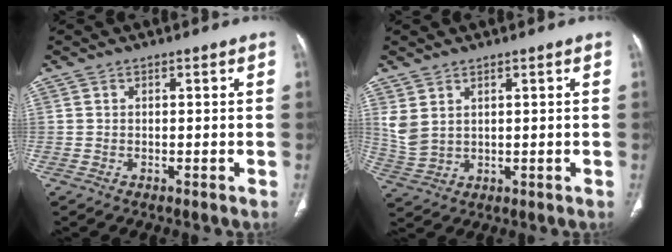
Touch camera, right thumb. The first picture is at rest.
{"total": 4.7, "force": [2.3, 2.6, 3.2], "torque": [-0.069, -0.008, 0.060]}